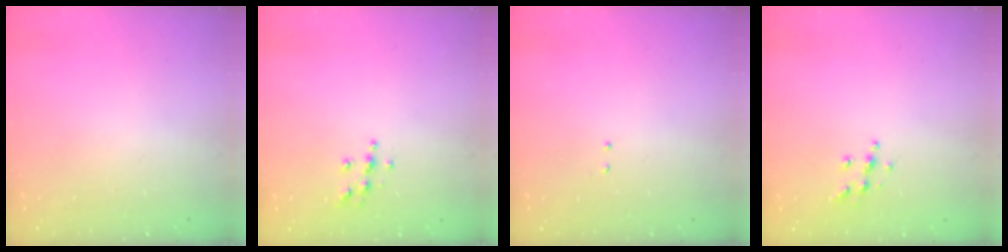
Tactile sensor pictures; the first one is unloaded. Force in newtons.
{"total": 5.4, "press": 5.4, "slide": 0.1}
{"total": 2.1, "press": 2.0, "slide": 0.6}
{"total": 5.9, "press": 5.9, "slide": 0.5}